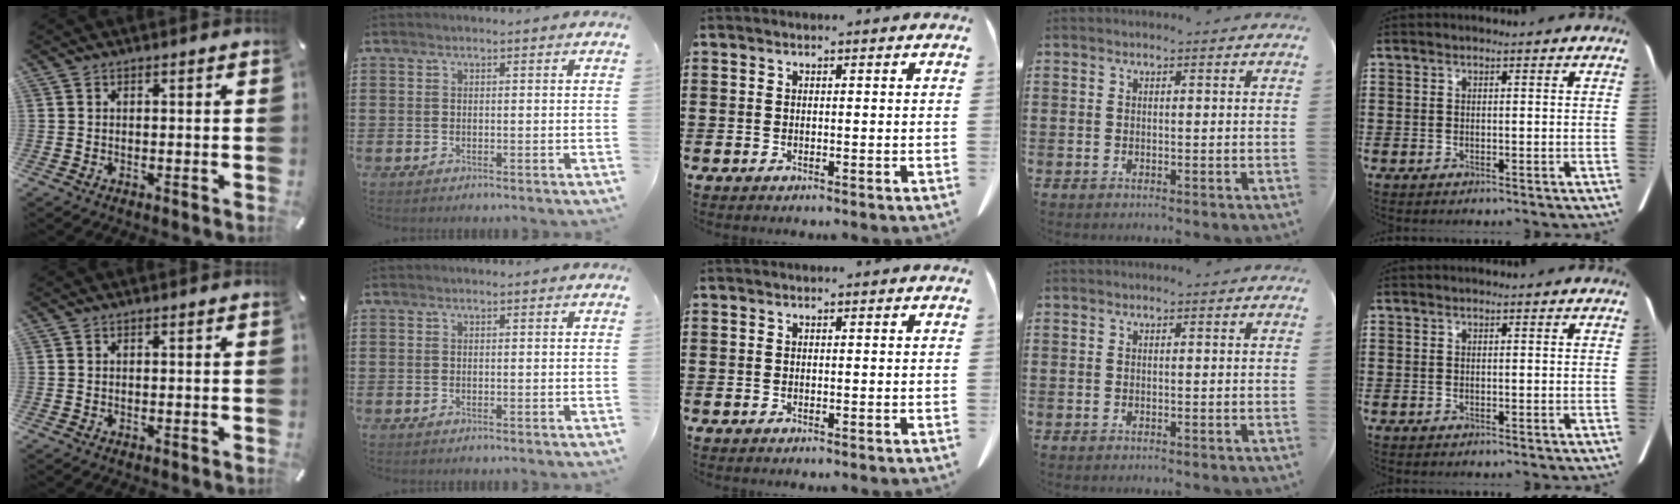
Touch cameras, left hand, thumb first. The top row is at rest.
{}